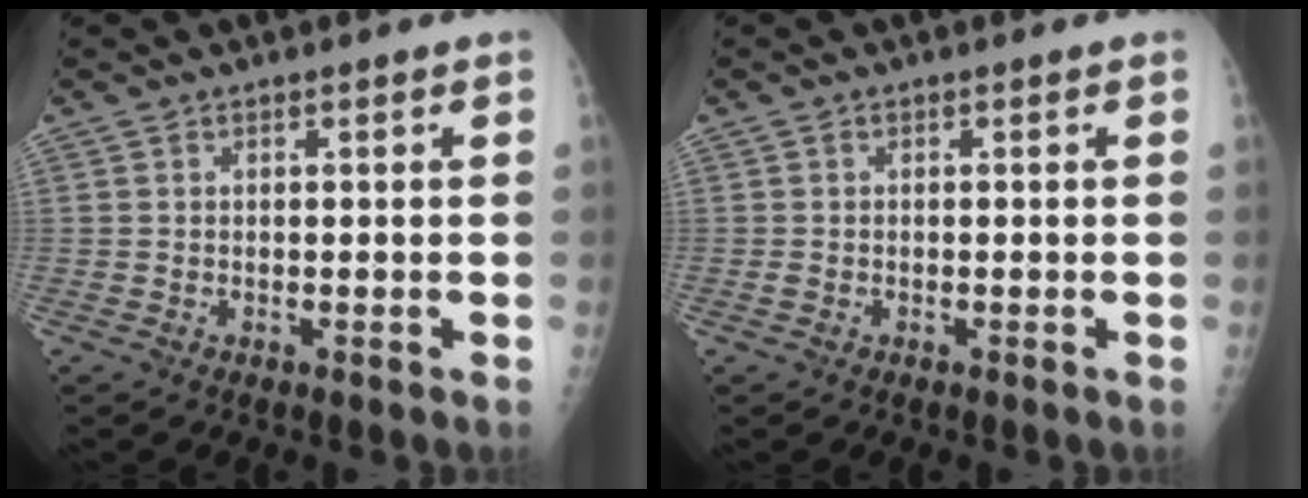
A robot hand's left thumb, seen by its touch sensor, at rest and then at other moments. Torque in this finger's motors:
{"motor_torque": [-0.30, 0.16, -0.09, -0.05, 0.00]}